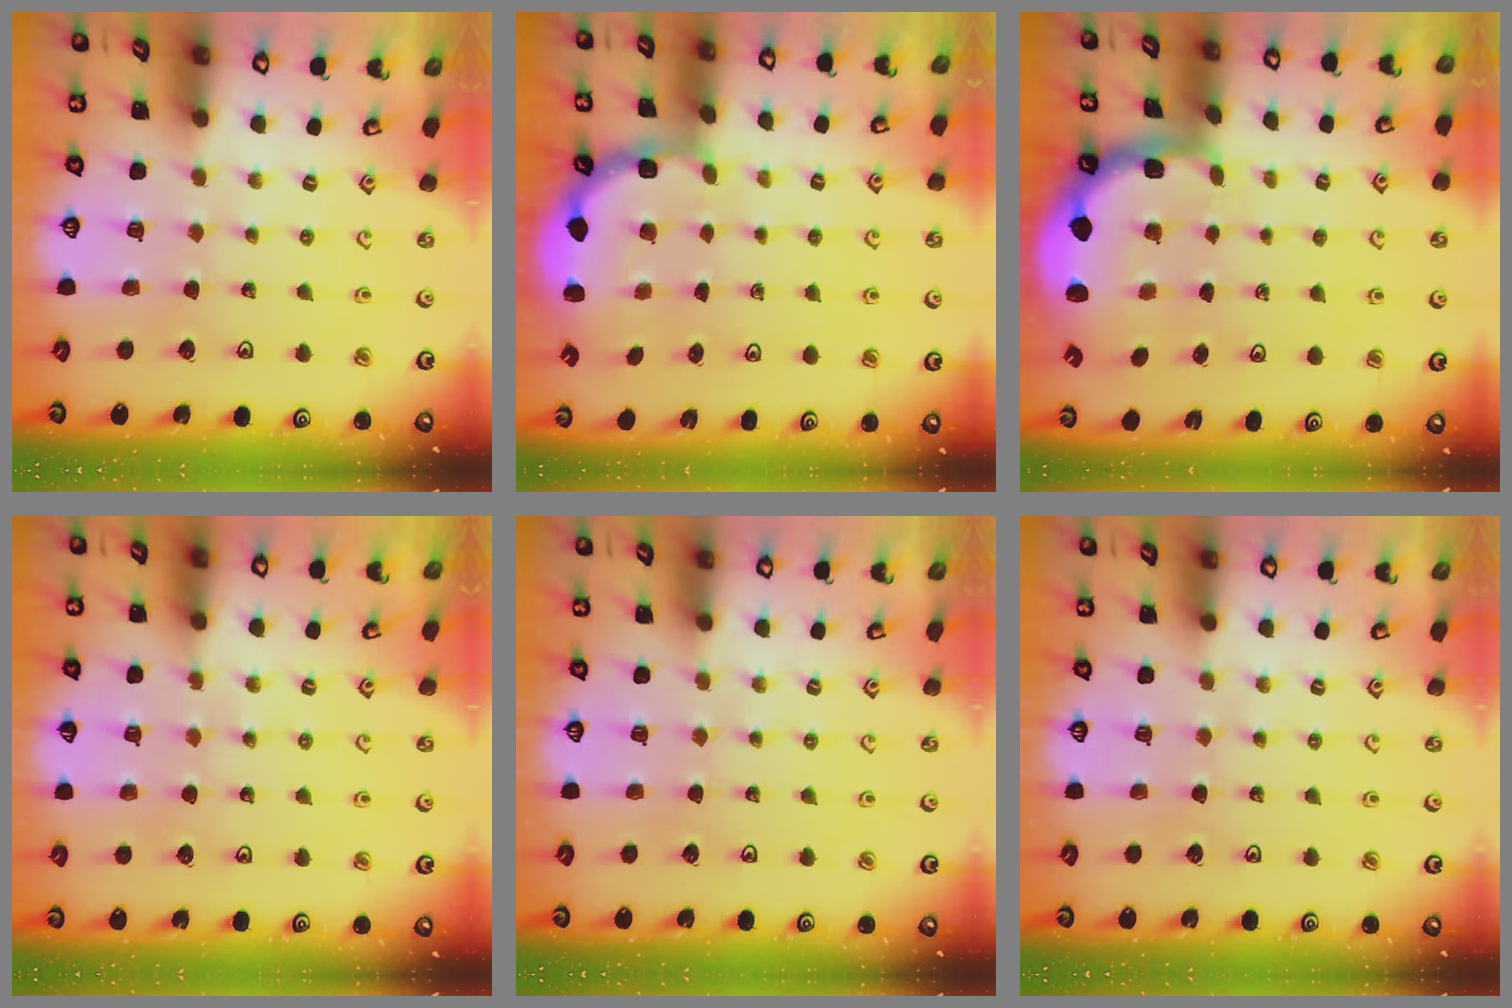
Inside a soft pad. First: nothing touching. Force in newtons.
{"total": 2.7, "press": 2.3, "slide": 1.4}
{"total": 2.3, "press": 2.0, "slide": 1.0}
{"total": 2.9, "press": 2.9, "slide": 0.5}
{"total": 0.0}
{"total": 0.0}